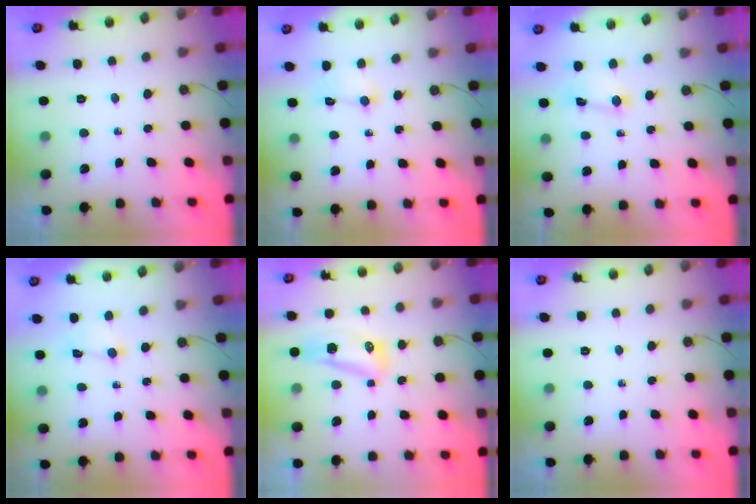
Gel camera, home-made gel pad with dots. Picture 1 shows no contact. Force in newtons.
{"total": 2.6, "press": 2.5, "slide": 0.9}
{"total": 1.5, "press": 1.5, "slide": 0.1}
{"total": 1.2, "press": 1.0, "slide": 0.6}
{"total": 13.9, "press": 10.7, "slide": 8.8}
{"total": 0.0}